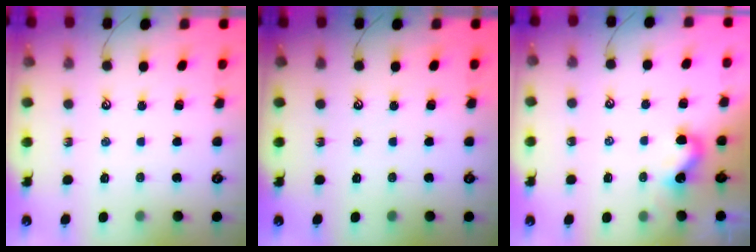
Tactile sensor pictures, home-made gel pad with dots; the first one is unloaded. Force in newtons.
{"total": 0.0}
{"total": 3.7, "press": 3.7, "slide": 0.4}